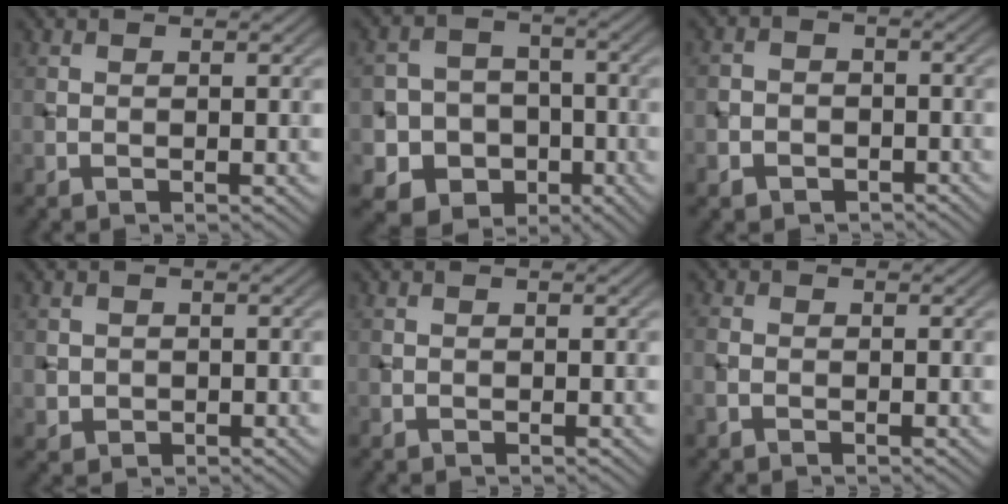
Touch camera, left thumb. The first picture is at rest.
{"total": 8.7, "force": [-3.2, 7.7, 2.6], "torque": [-0.071, -0.009, -0.087]}
{"total": 3.7, "force": [-2.1, 2.9, 1.0], "torque": [-0.012, 0.000, -0.047]}
{"total": 1.6, "force": [0.1, 1.6, 0.4], "torque": [-0.012, -0.009, 0.004]}
{"total": 0.0}
{"total": 1.2, "force": [-0.6, 0.8, 0.7], "torque": [-0.018, 0.001, -0.015]}